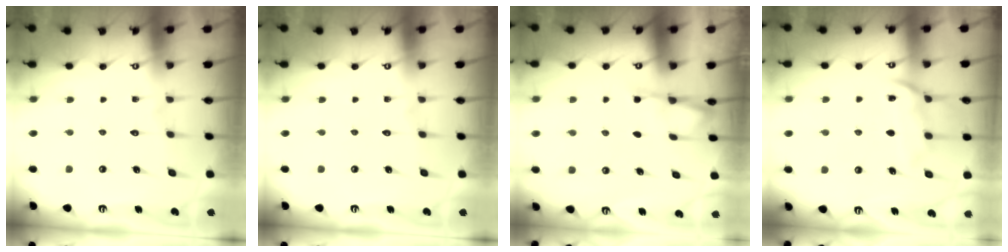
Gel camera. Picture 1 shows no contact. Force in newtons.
{"total": 0.0}
{"total": 2.4, "press": 2.4, "slide": 0.5}
{"total": 11.5, "press": 11.5, "slide": 1.2}